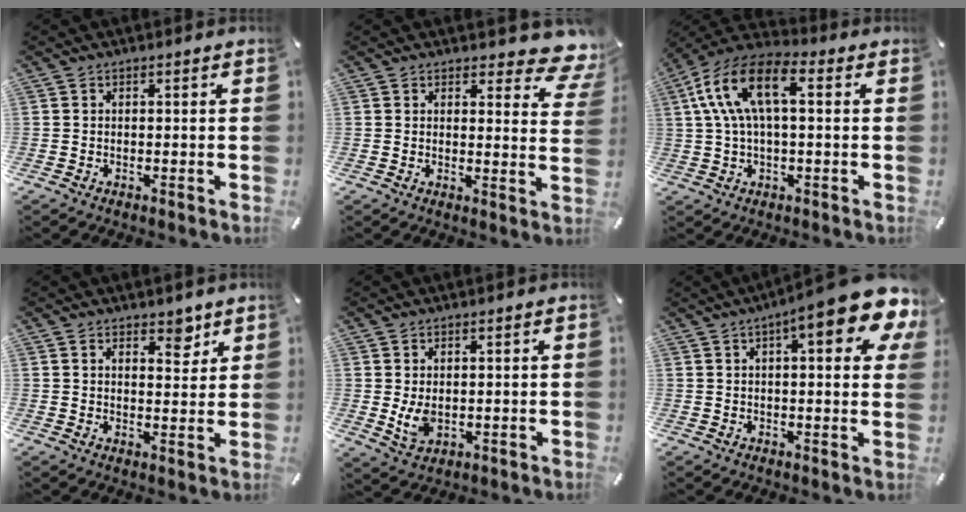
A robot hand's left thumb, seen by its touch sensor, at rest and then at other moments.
{"total": 6.7, "force": [5.2, 3.0, 3.1], "torque": [-0.028, -0.042, 0.089]}
{"total": 13.2, "force": [3.1, 6.6, 11.1], "torque": [-0.245, 0.000, 0.053]}
{"total": 5.2, "force": [3.8, 2.7, 2.3], "torque": [-0.007, -0.025, 0.059]}
{"total": 4.7, "force": [0.6, 3.2, 3.4], "torque": [-0.076, -0.008, 0.011]}
{"total": 14.5, "force": [7.4, 3.5, 12.0], "torque": [-0.164, -0.039, 0.112]}